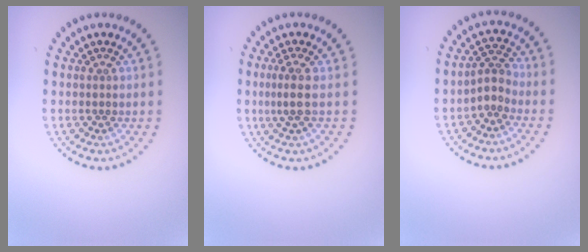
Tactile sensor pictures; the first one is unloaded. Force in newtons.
{"total": 2.1, "press": 1.5, "slide": 1.5}
{"total": 2.0, "press": 1.6, "slide": 1.2}